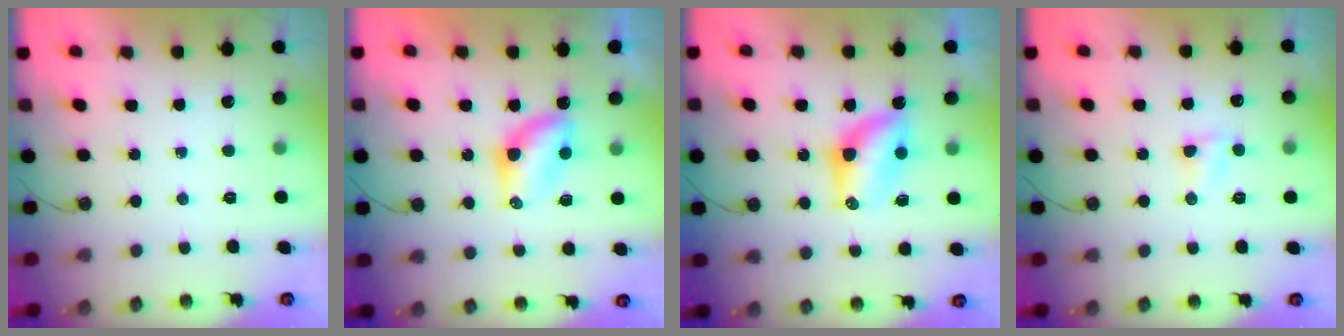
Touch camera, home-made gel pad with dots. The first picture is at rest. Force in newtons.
{"total": 6.0, "press": 5.9, "slide": 0.6}
{"total": 9.0, "press": 8.1, "slide": 4.0}
{"total": 3.6, "press": 3.6, "slide": 0.5}